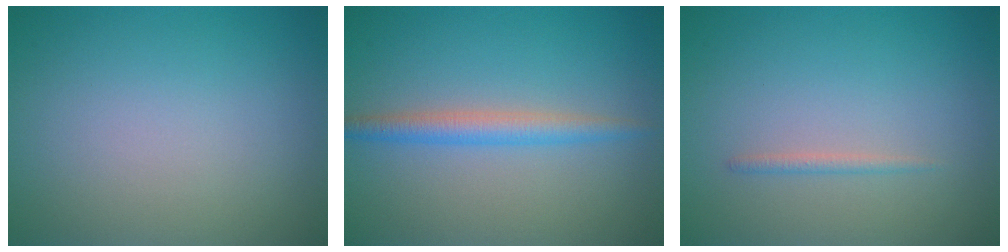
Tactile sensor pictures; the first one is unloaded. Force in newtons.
{"total": 2.5, "press": 2.5, "slide": 0.1}
{"total": 0.8, "press": 0.8, "slide": 0.0}